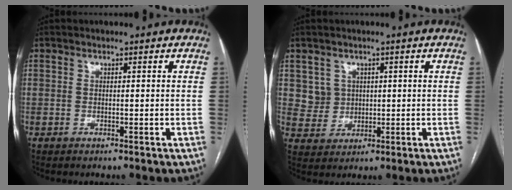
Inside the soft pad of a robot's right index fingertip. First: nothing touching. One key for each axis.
{"total": 4.3, "fx": 1.5, "fy": 4.0, "fz": 0.2, "tx": -0.003, "ty": 0.010, "tz": 0.035}